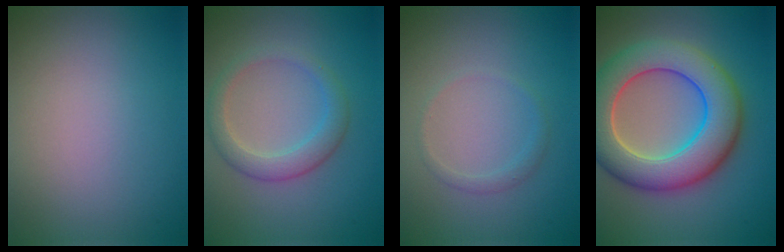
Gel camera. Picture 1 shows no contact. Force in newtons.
{"total": 2.8, "press": 2.8, "slide": 0.2}
{"total": 1.0, "press": 1.0, "slide": 0.1}
{"total": 9.8, "press": 9.8, "slide": 0.4}